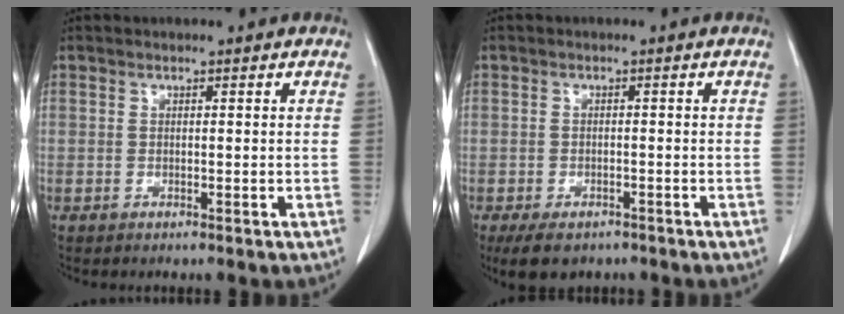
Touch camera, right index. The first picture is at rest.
{"total": 5.5, "force": [-4.0, 3.0, 2.3], "torque": [-0.037, -0.005, -0.058]}